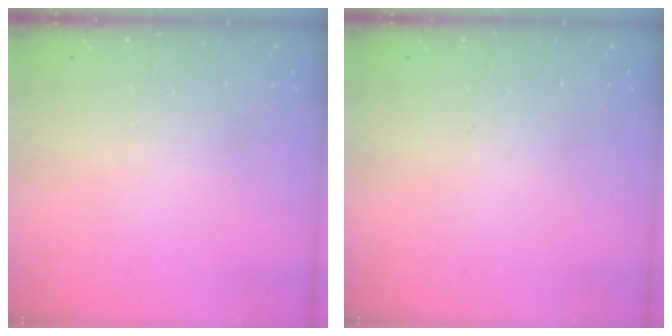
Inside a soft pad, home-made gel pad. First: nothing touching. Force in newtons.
{"total": 0.0}